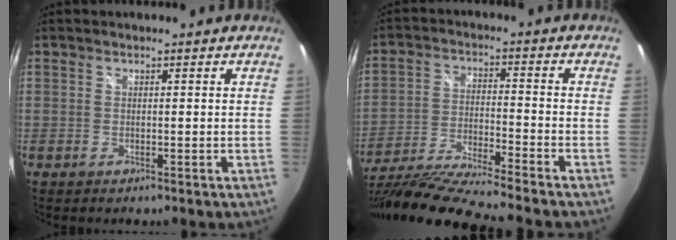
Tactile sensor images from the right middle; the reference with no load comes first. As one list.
[{"total": 19.1, "force": [-16.7, -0.8, 9.3], "torque": [-0.183, -0.053, -0.297]}]